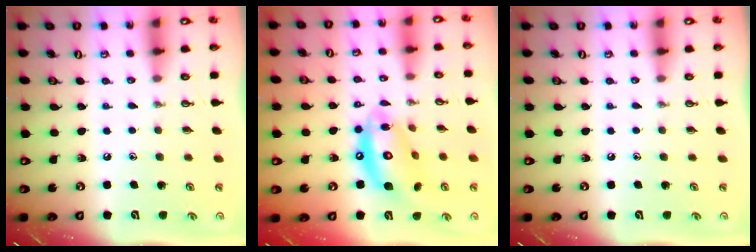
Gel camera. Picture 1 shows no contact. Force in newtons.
{"total": 15.6, "press": 15.5, "slide": 1.3}
{"total": 0.0}